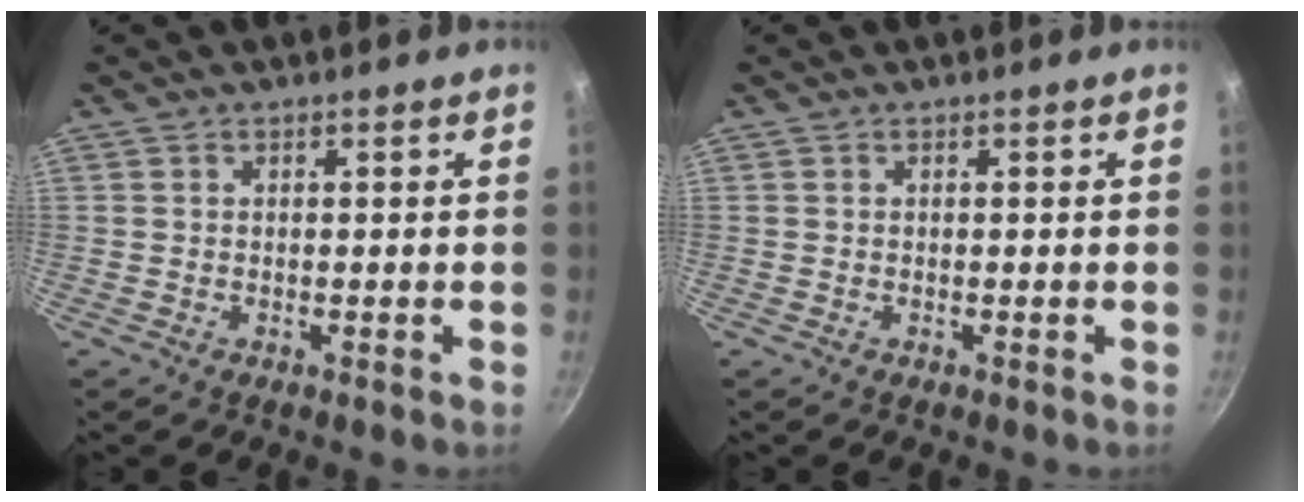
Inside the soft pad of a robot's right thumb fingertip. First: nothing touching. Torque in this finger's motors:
{"motor_torque": [0.00, 0.00, 0.00, 0.00, 0.00]}